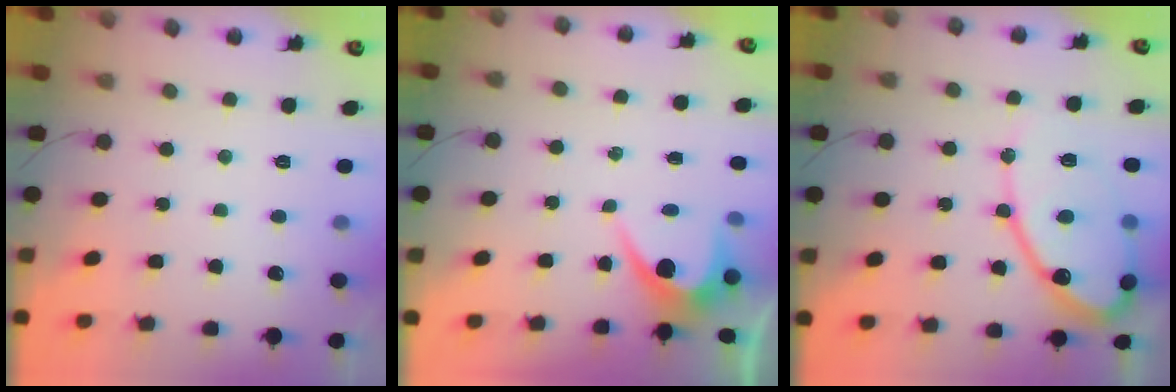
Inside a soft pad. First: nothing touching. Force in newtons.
{"total": 4.3, "press": 4.3, "slide": 0.2}
{"total": 16.4, "press": 16.3, "slide": 1.3}